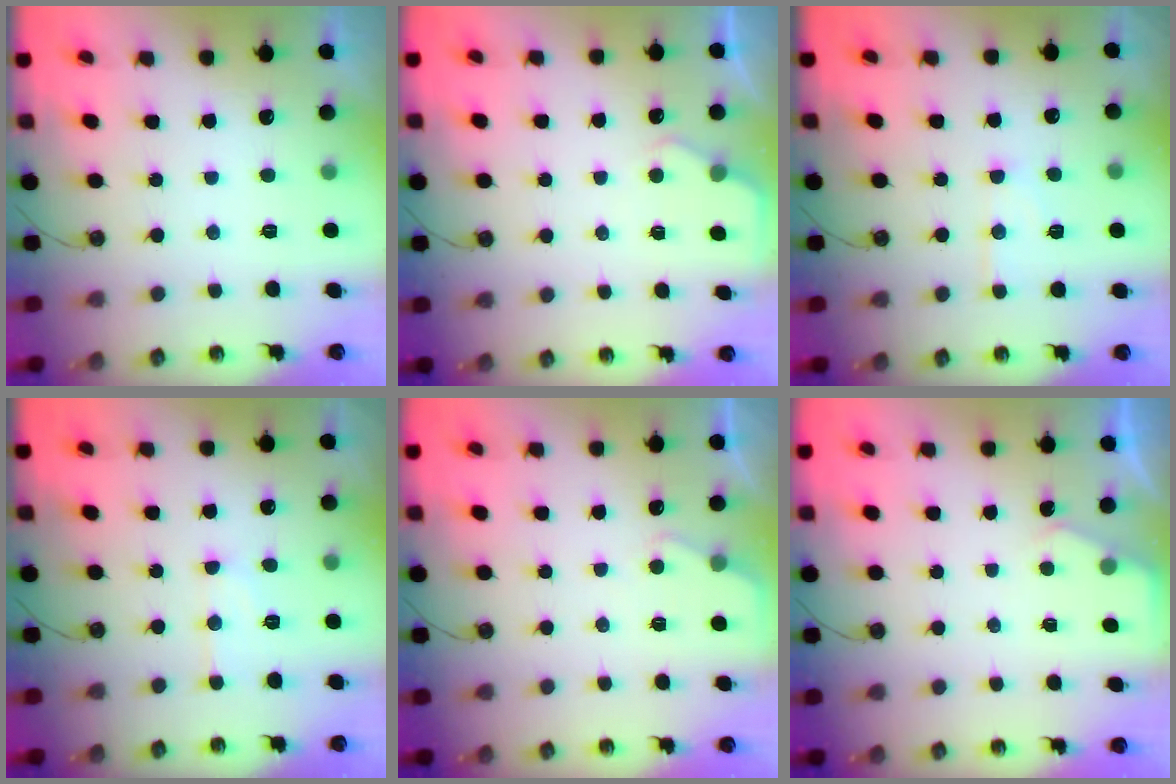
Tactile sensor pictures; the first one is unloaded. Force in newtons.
{"total": 3.0, "press": 2.9, "slide": 0.4}
{"total": 6.9, "press": 6.9, "slide": 0.5}
{"total": 8.4, "press": 8.3, "slide": 0.7}
{"total": 3.2, "press": 3.2, "slide": 0.5}
{"total": 3.0, "press": 2.9, "slide": 0.5}